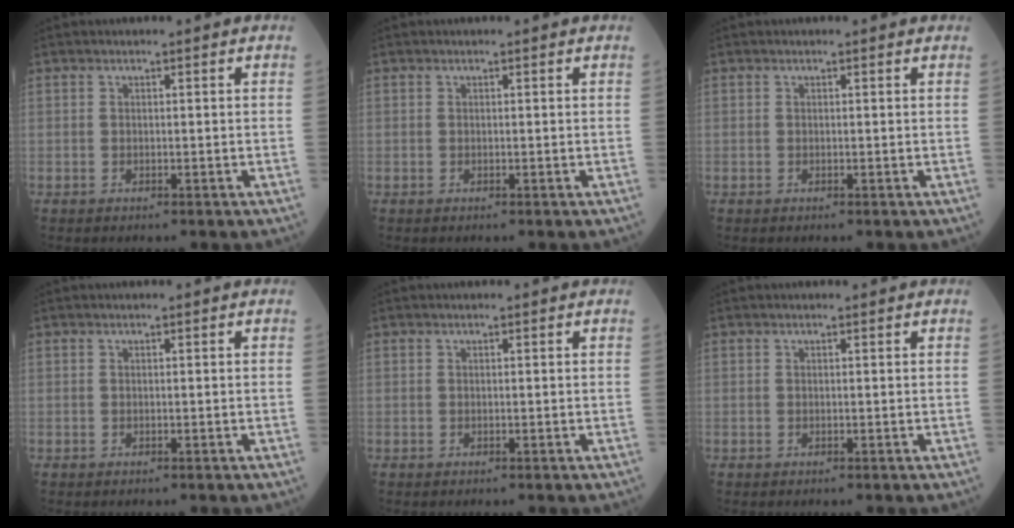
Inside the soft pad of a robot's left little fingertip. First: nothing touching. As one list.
[{"total": 0.0}, {"total": 0.0}, {"total": 0.0}, {"total": 0.0}, {"total": 0.0}]